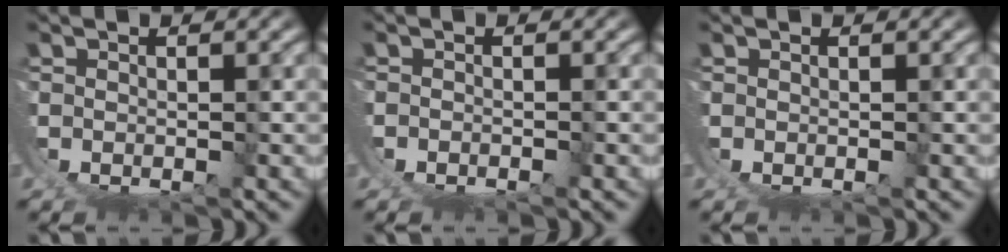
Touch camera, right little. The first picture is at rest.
{"total": 1.1, "force": [-0.5, 0.9, 0.4], "torque": [-0.011, 0.000, -0.009]}
{"total": 0.0}